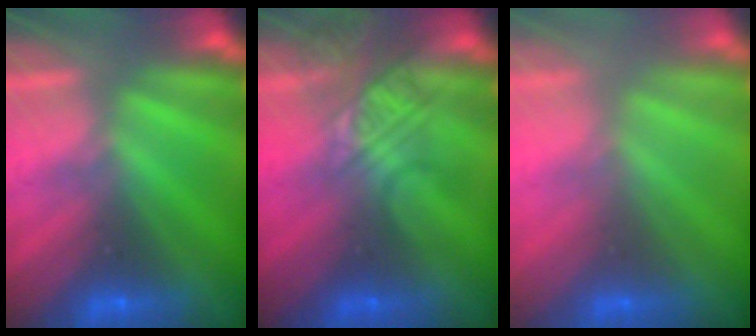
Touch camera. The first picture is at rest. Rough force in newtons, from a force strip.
{"total": 2.4}
{"total": 2.8}